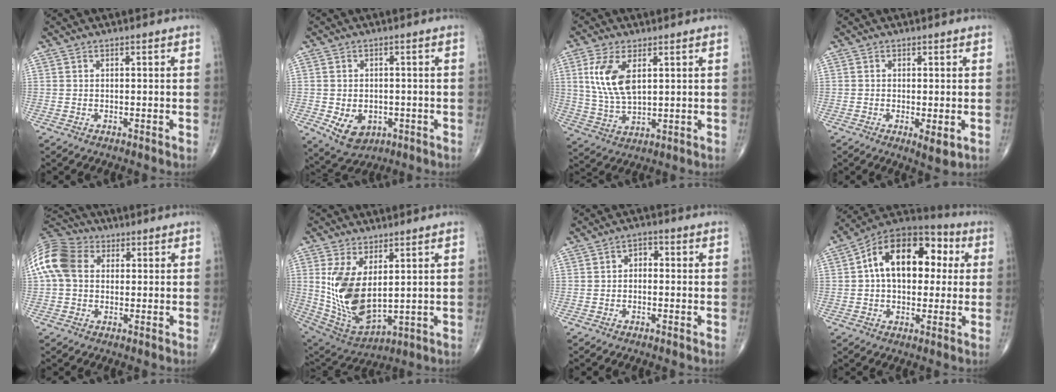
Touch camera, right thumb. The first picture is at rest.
{"total": 6.9, "force": [-2.0, 5.1, 4.2], "torque": [-0.059, 0.004, -0.017]}
{"total": 9.8, "force": [3.1, 4.7, 8.0], "torque": [-0.165, -0.010, 0.067]}
{"total": 3.4, "force": [-0.8, 1.1, 3.1], "torque": [-0.053, -0.012, -0.013]}
{"total": 11.6, "force": [1.8, 8.7, 7.5], "torque": [-0.153, 0.028, 0.023]}
{"total": 14.3, "force": [2.6, 7.4, 11.9], "torque": [-0.221, -0.022, 0.077]}
{"total": 2.4, "force": [-0.2, 1.7, 1.6], "torque": [-0.009, 0.011, -0.015]}
{"total": 18.5, "force": [3.3, 11.4, 14.2], "torque": [-0.188, 0.035, 0.042]}